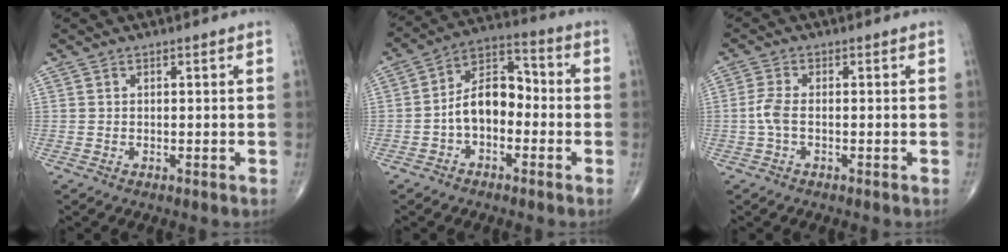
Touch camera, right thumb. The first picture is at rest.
{"total": 10.2, "force": [-2.1, 6.5, 7.6], "torque": [-0.108, 0.043, -0.051]}
{"total": 3.1, "force": [-0.6, 1.3, 2.8], "torque": [-0.074, 0.003, -0.017]}